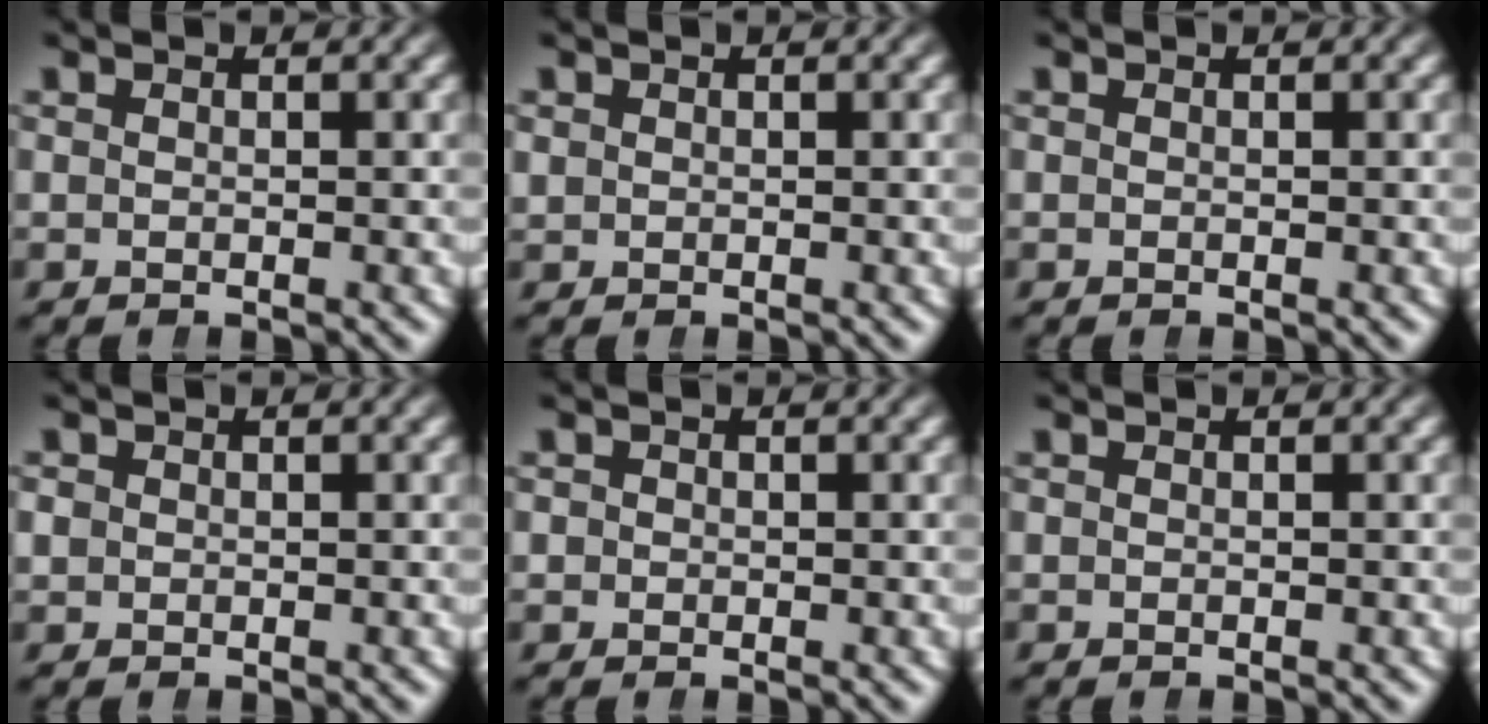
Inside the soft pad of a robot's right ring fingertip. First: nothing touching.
{"total": 0.9, "force": [0.3, 0.9, 0.1], "torque": [-0.003, -0.002, 0.010]}
{"total": 0.0}
{"total": 1.2, "force": [0.0, 1.1, 0.2], "torque": [-0.007, -0.004, 0.002]}
{"total": 1.3, "force": [-0.1, 1.3, 0.2], "torque": [-0.010, -0.005, -0.001]}
{"total": 0.6, "force": [-0.2, 0.6, -0.1], "torque": [-0.002, -0.002, -0.006]}